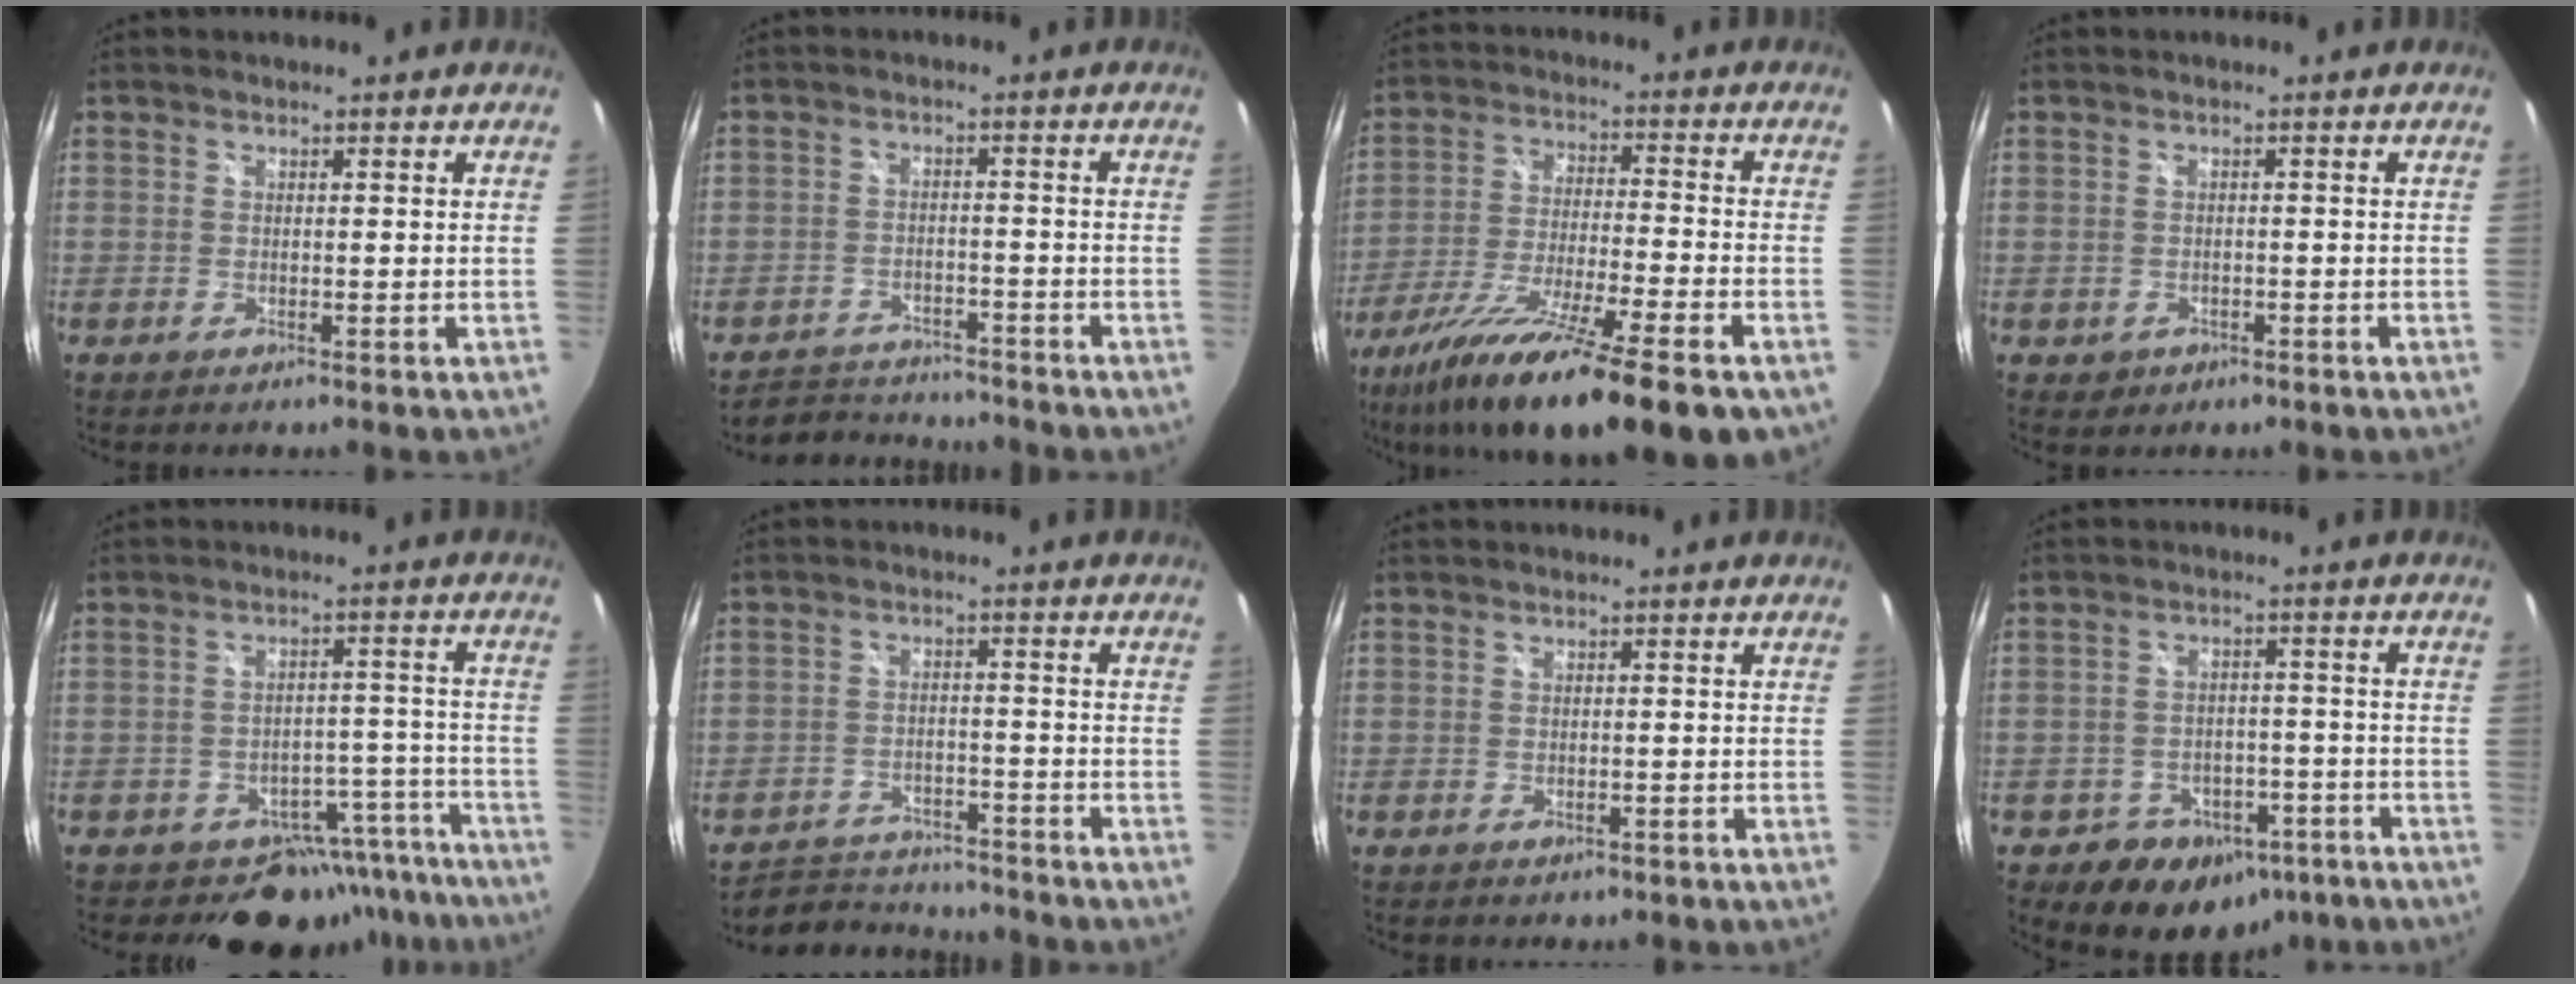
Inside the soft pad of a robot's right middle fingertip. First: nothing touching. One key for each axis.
{"total": 7.2, "fx": -6.9, "fy": 2.1, "fz": 0.6, "tx": -0.031, "ty": 0.017, "tz": -0.107}
{"total": 21.8, "fx": -15.1, "fy": 2.6, "fz": 15.5, "tx": -0.280, "ty": -0.063, "tz": -0.254}
{"total": 2.4, "fx": -0.7, "fy": 2.1, "fz": 0.9, "tx": -0.025, "ty": -0.003, "tz": -0.004}
{"total": 11.8, "fx": -9.9, "fy": 6.4, "fz": 0.8, "tx": 0.013, "ty": 0.058, "tz": -0.110}
{"total": 9.2, "fx": -8.6, "fy": 2.9, "fz": 1.4, "tx": -0.045, "ty": 0.016, "tz": -0.126}
{"total": 0.9, "fx": -0.3, "fy": 0.8, "fz": 0.0, "tx": 0.000, "ty": -0.001, "tz": 0.000}
{"total": 11.5, "fx": -6.6, "fy": 8.7, "fz": 3.8, "tx": -0.088, "ty": 0.024, "tz": -0.062}